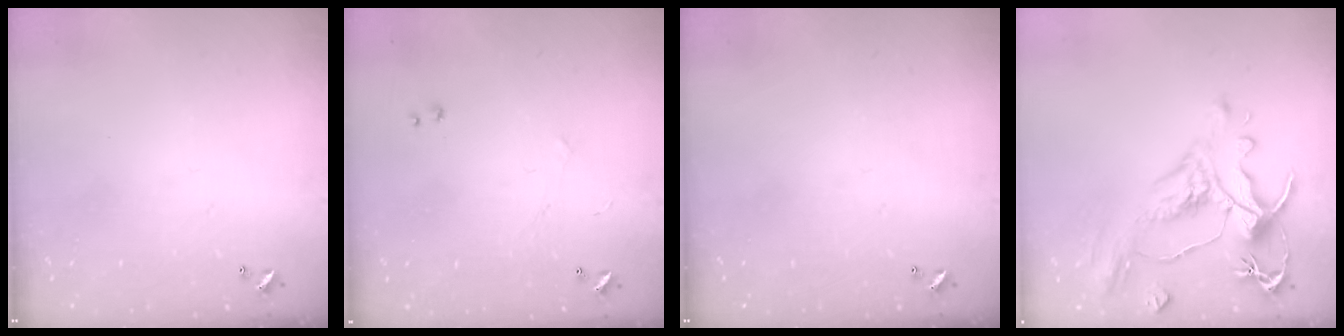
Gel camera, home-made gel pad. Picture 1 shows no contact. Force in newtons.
{"total": 1.0, "press": 0.9, "slide": 0.5}
{"total": 0.0}
{"total": 1.6, "press": 0.3, "slide": 1.5}